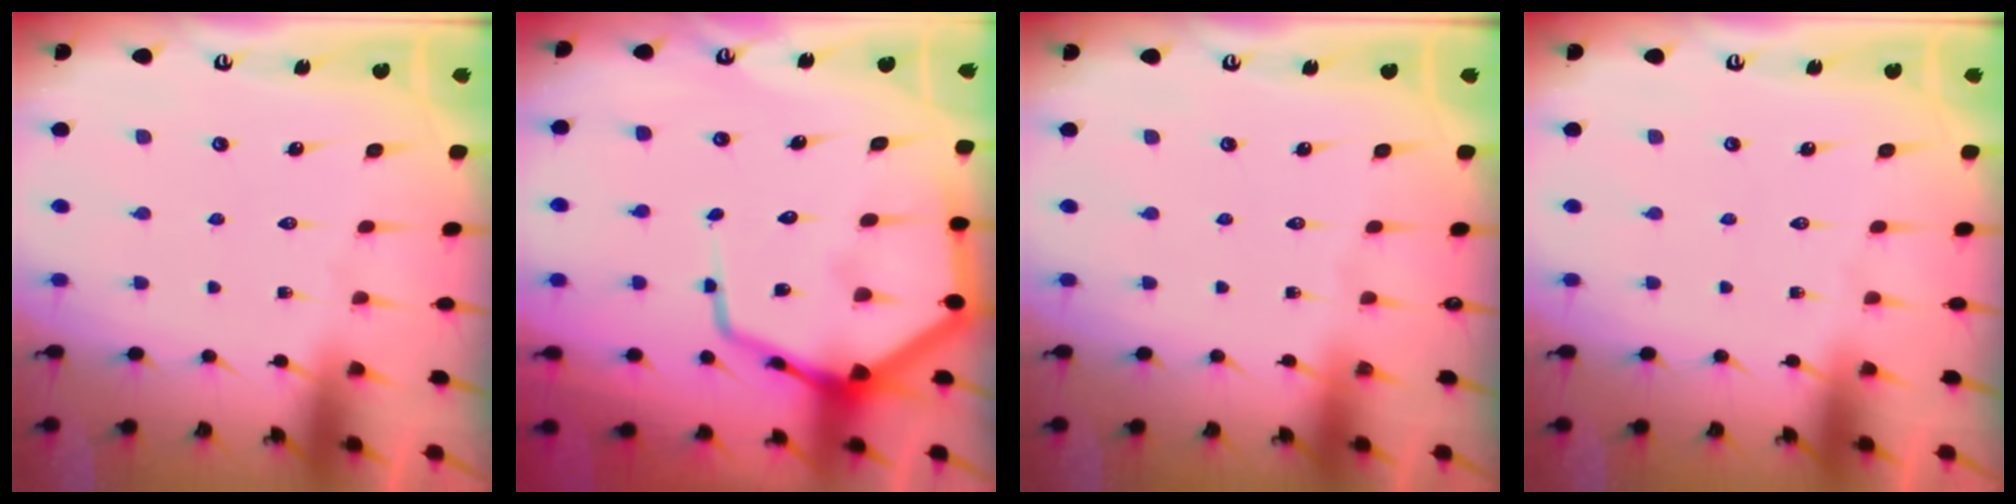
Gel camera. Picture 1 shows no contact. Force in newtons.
{"total": 14.9, "press": 14.8, "slide": 1.6}
{"total": 0.0}
{"total": 0.0}